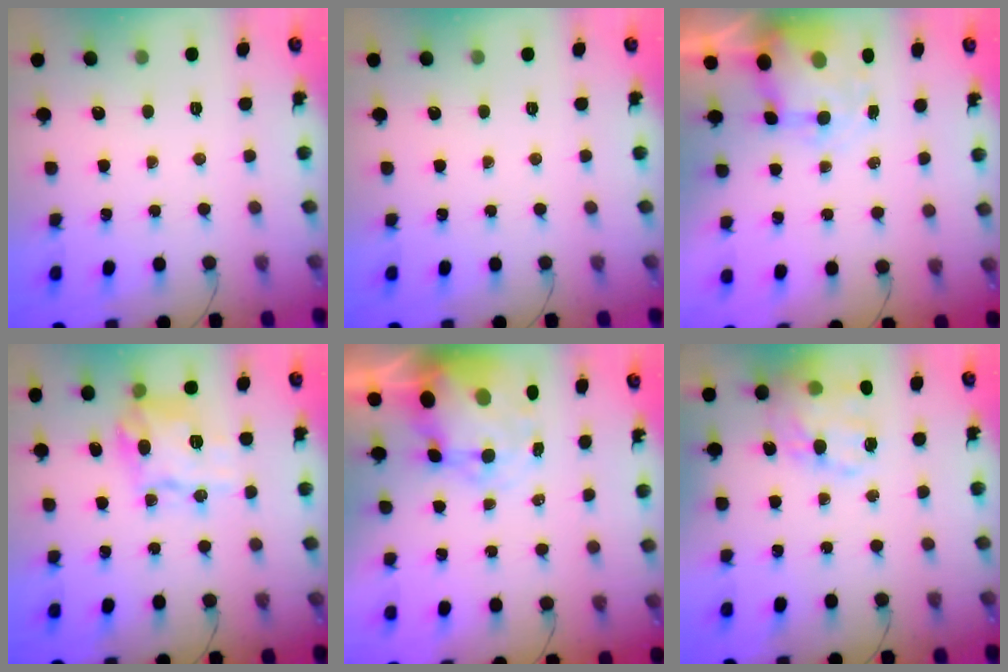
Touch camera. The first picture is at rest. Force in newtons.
{"total": 0.0}
{"total": 7.0, "press": 6.9, "slide": 1.3}
{"total": 12.5, "press": 12.4, "slide": 1.6}
{"total": 9.4, "press": 9.0, "slide": 2.5}
{"total": 19.4, "press": 19.1, "slide": 3.4}